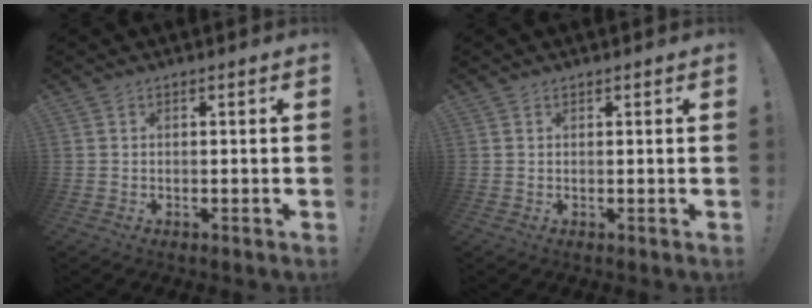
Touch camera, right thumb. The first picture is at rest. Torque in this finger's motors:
{"motor_torque": [0.03, -0.19, 0.01, 0.03, 0.00]}